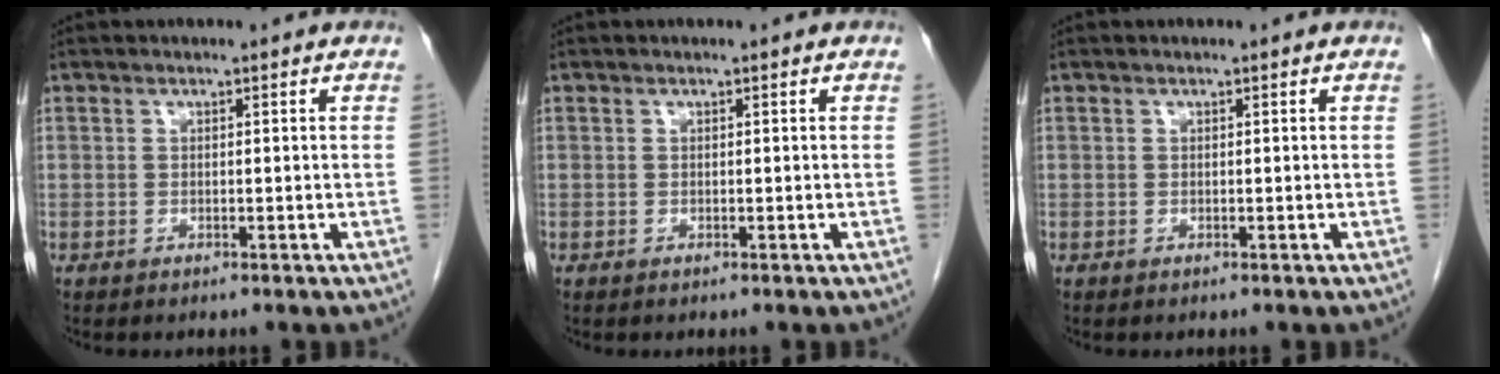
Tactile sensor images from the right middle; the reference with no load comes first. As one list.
[{"total": 0.0}, {"total": 0.0}]